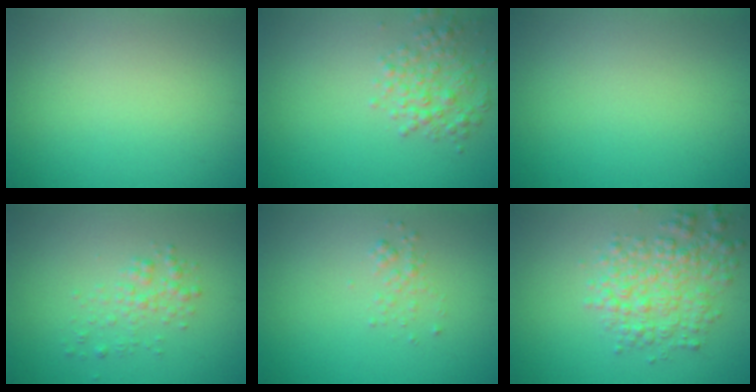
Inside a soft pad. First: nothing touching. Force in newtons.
{"total": 2.8, "press": 2.8, "slide": 0.1}
{"total": 0.0}
{"total": 1.8, "press": 1.8, "slide": 0.1}
{"total": 1.0, "press": 1.0, "slide": 0.1}
{"total": 4.5, "press": 4.5, "slide": 0.1}